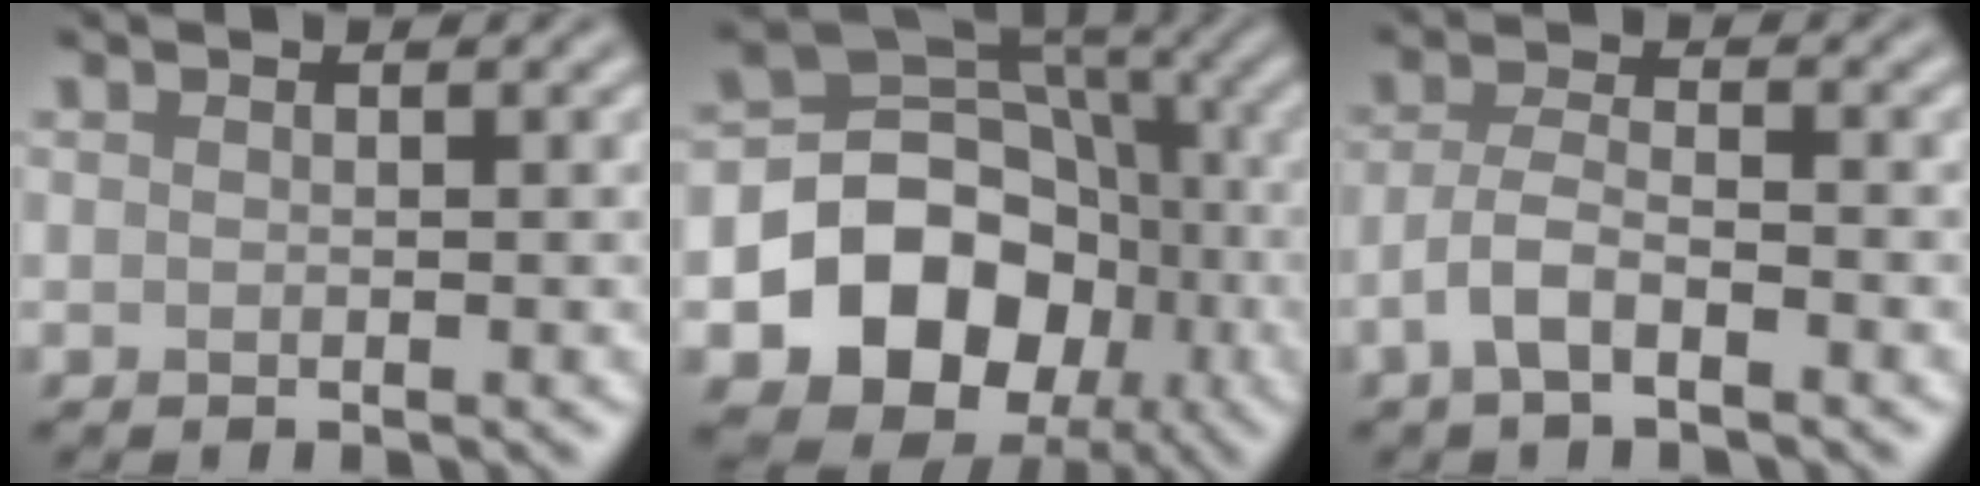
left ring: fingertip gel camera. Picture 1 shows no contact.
{"total": 10.8, "force": [-3.4, 8.5, 5.7], "torque": [-0.086, -0.007, -0.060]}
{"total": 3.1, "force": [-1.6, 1.0, 2.5], "torque": [-0.054, 0.003, -0.039]}